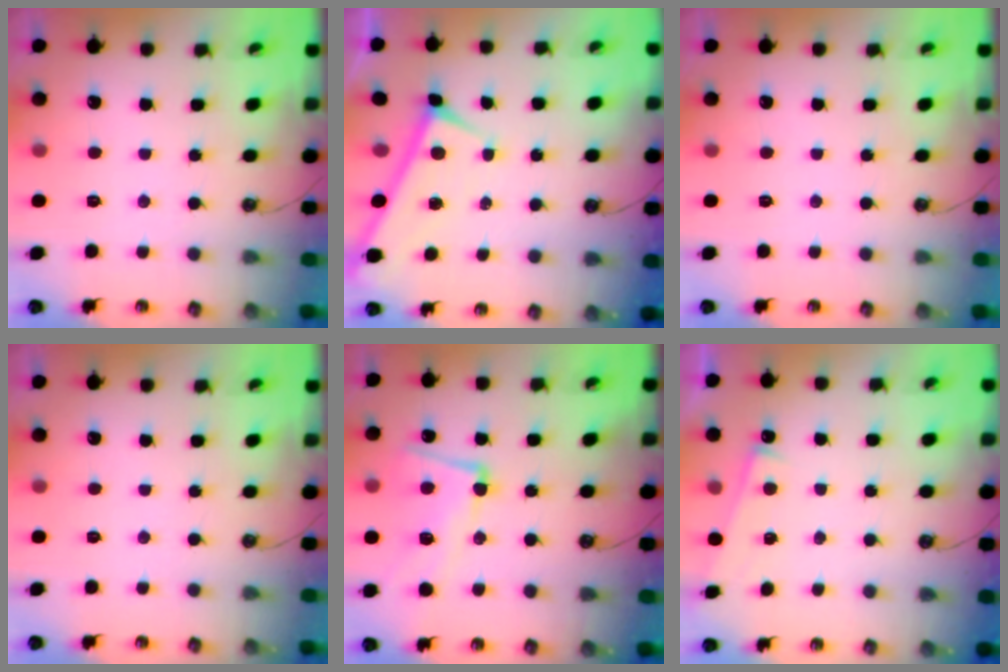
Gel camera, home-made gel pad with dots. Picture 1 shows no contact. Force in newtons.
{"total": 0.0}
{"total": 0.0}
{"total": 0.0}
{"total": 6.2, "press": 6.0, "slide": 1.6}
{"total": 6.8, "press": 6.8, "slide": 0.4}